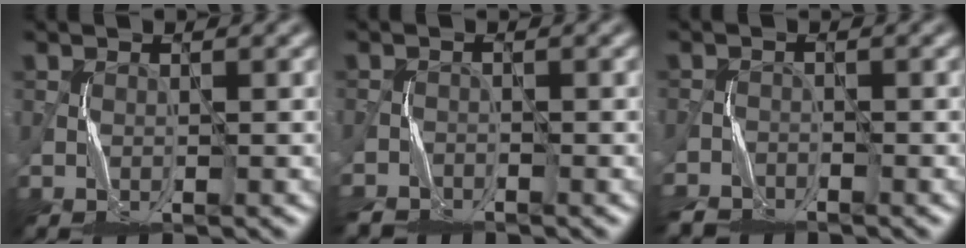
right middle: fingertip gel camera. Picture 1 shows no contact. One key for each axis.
{"total": 2.1, "fx": -2.1, "fy": 0.4, "fz": -0.1, "tx": 0.004, "ty": -0.013, "tz": -0.048}
{"total": 2.8, "fx": -2.8, "fy": 0.6, "fz": 0.1, "tx": 0.004, "ty": -0.019, "tz": -0.060}